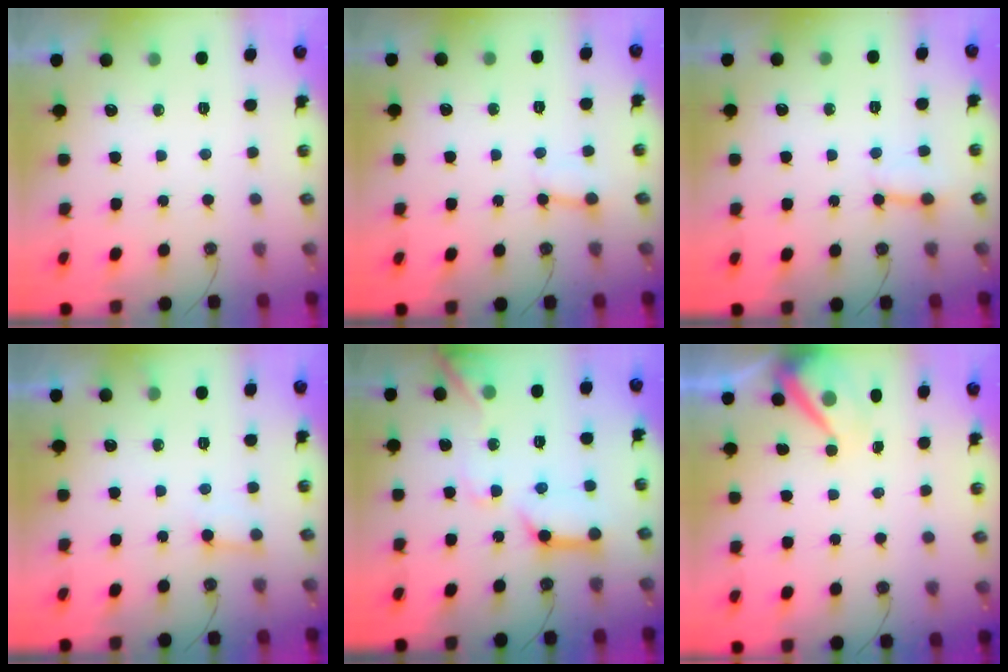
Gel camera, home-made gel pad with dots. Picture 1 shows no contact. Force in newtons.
{"total": 4.1, "press": 4.1, "slide": 0.3}
{"total": 5.6, "press": 5.5, "slide": 0.7}
{"total": 7.5, "press": 7.4, "slide": 0.5}
{"total": 14.5, "press": 14.4, "slide": 1.4}
{"total": 8.0, "press": 8.0, "slide": 0.8}